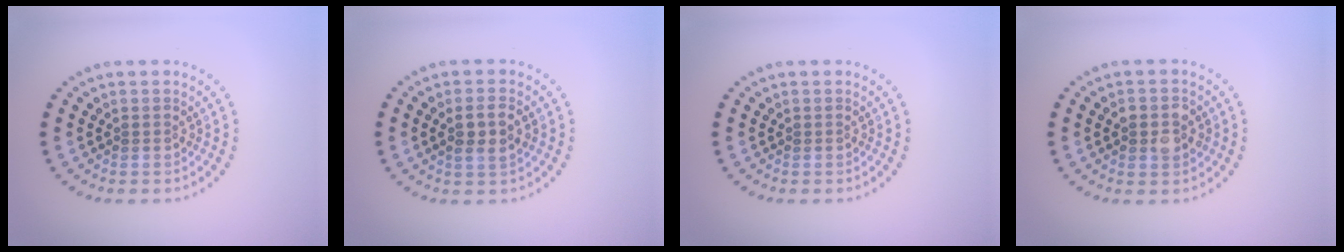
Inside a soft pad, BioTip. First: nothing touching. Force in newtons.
{"total": 2.5, "press": 2.4, "slide": 0.7}
{"total": 0.0}
{"total": 2.7, "press": 2.7, "slide": 0.2}